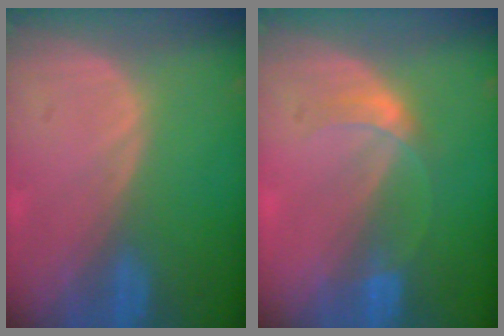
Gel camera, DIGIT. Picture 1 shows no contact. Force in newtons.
{"total": 2.9, "press": 2.9, "slide": 0.1}